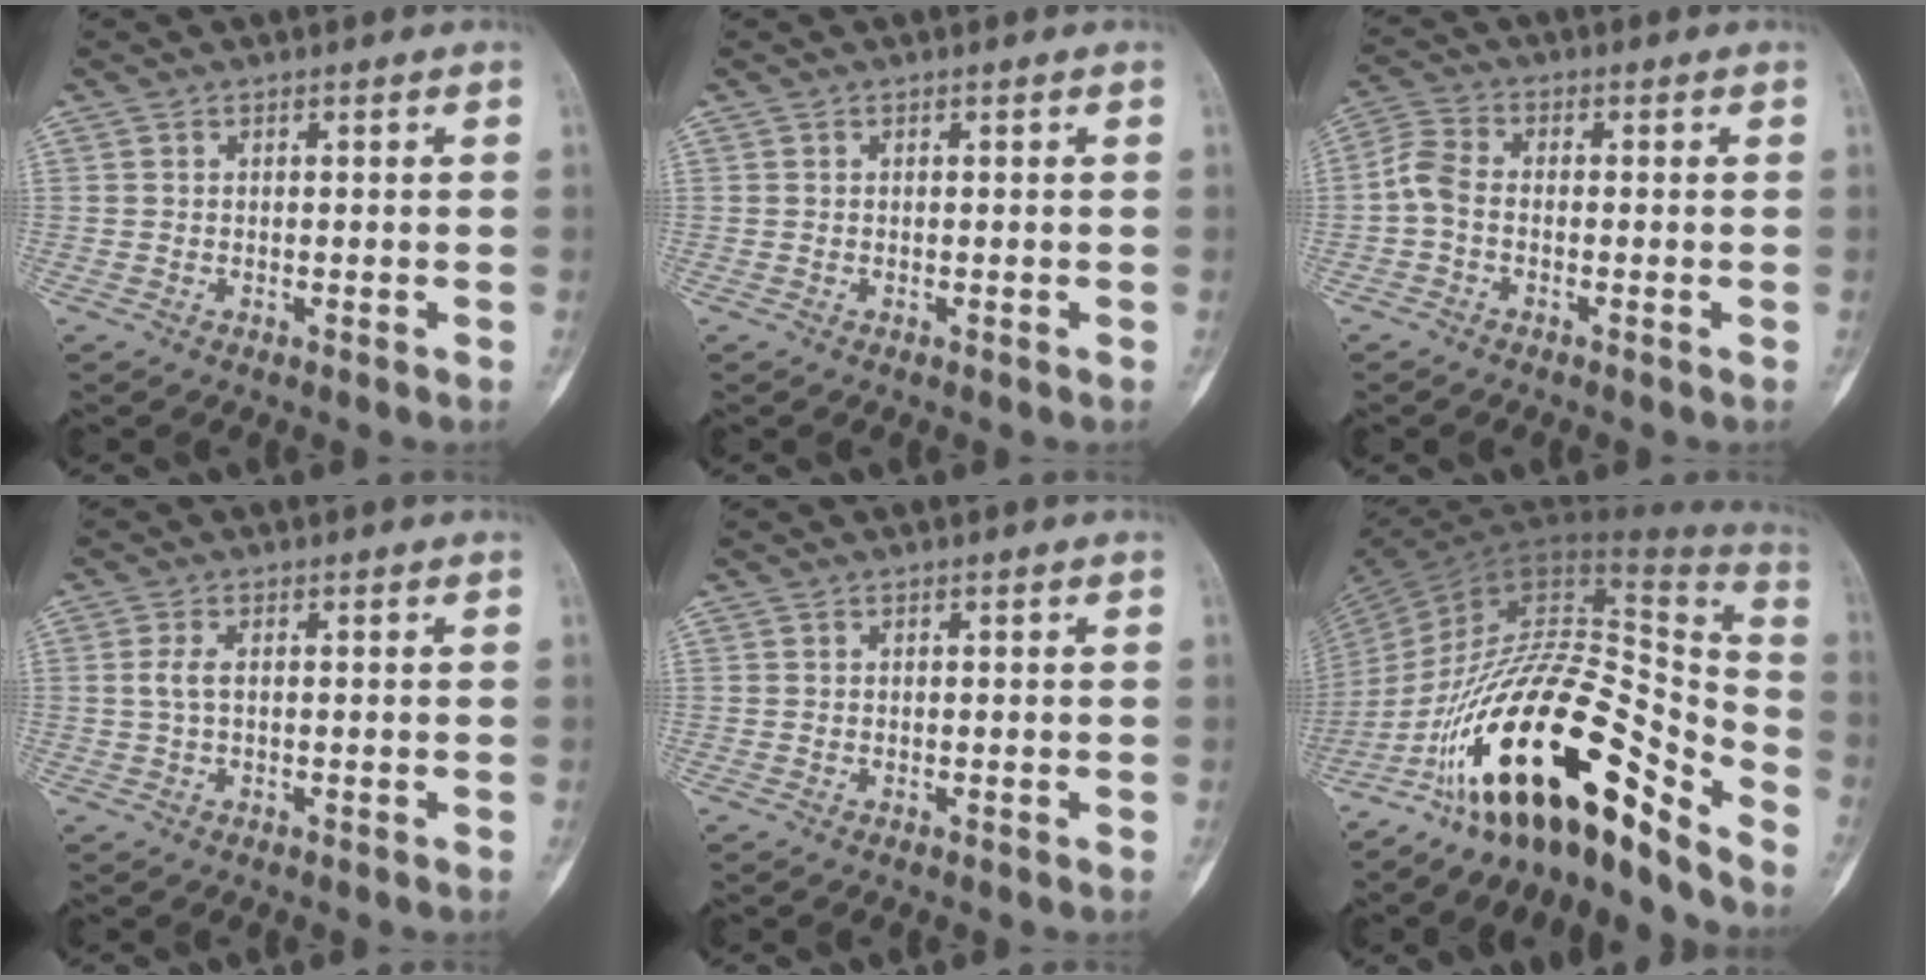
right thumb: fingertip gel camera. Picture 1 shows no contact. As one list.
[{"total": 0.0}, {"total": 4.4, "force": [-1.2, 2.6, 3.4], "torque": [-0.077, 0.015, -0.036]}, {"total": 2.1, "force": [0.2, 0.9, 1.9], "torque": [-0.047, 0.003, 0.004]}, {"total": 0.0}, {"total": 26.8, "force": [-17.0, 8.7, 18.8], "torque": [-0.272, 0.113, -0.284]}]